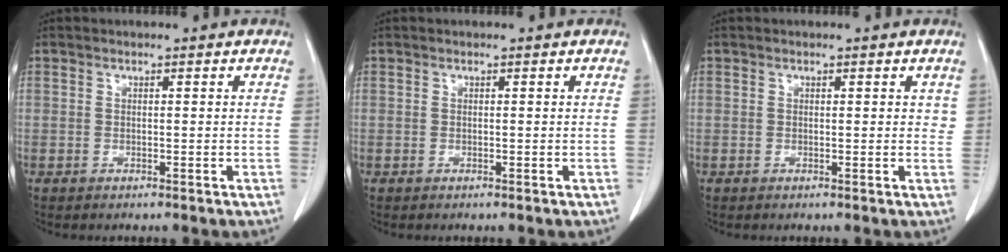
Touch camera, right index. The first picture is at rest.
{"total": 0.0}
{"total": 1.2, "force": [0.5, 0.6, 0.8], "torque": [-0.003, -0.001, 0.004]}